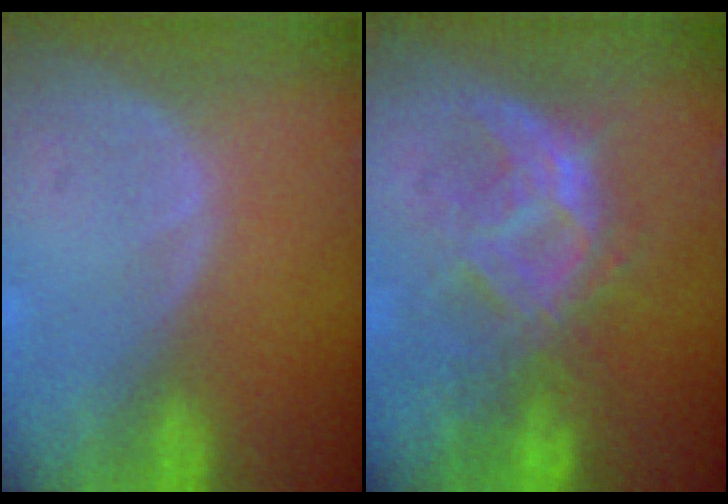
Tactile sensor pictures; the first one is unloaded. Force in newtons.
{"total": 7.7, "press": 7.6, "slide": 0.7}